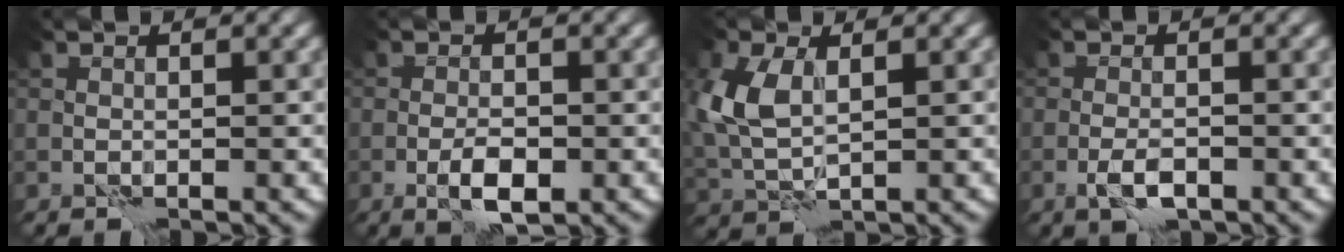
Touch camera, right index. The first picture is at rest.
{"total": 2.9, "force": [-1.0, 0.9, 2.5], "torque": [-0.045, 0.001, -0.019]}
{"total": 5.0, "force": [1.2, 2.7, 4.1], "torque": [-0.105, 0.006, 0.026]}
{"total": 2.0, "force": [-0.9, 0.6, 1.7], "torque": [-0.036, -0.001, -0.020]}